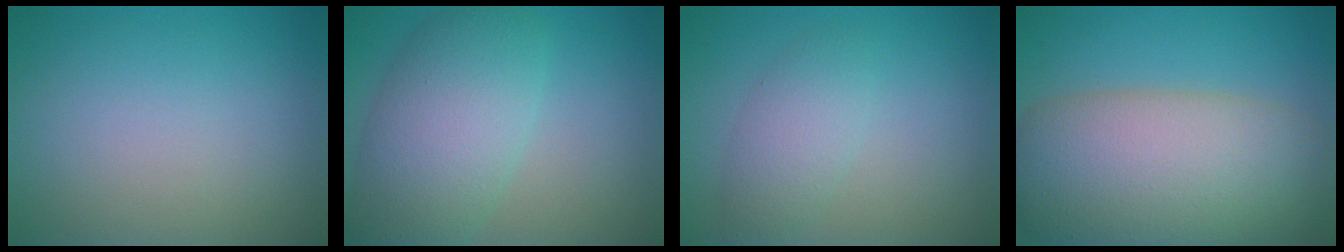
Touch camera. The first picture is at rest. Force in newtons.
{"total": 7.6, "press": 7.6, "slide": 0.4}
{"total": 2.8, "press": 2.8, "slide": 0.1}
{"total": 12.3, "press": 12.3, "slide": 0.6}